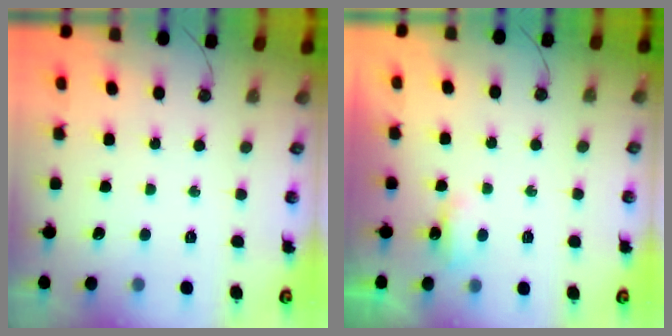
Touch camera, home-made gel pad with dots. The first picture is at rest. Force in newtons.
{"total": 3.8, "press": 3.8, "slide": 0.5}